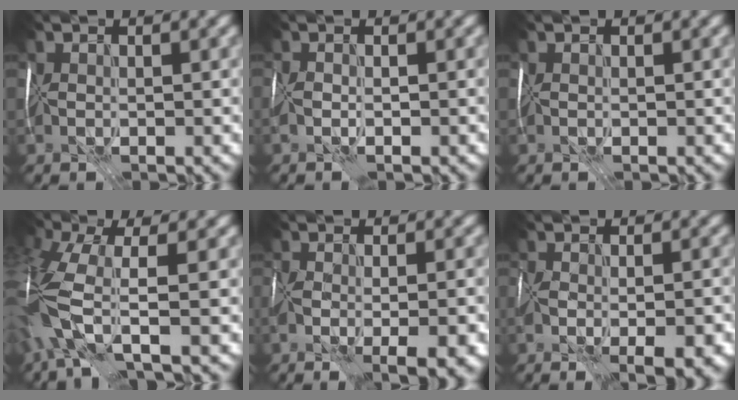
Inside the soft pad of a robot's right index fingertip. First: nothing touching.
{"total": 1.7, "force": [-1.1, 0.6, 1.2], "torque": [-0.024, -0.004, -0.020]}
{"total": 0.0}
{"total": 8.1, "force": [-2.2, 3.0, 7.2], "torque": [-0.178, -0.007, -0.058]}
{"total": 7.1, "force": [-3.0, 2.6, 5.9], "torque": [-0.079, -0.010, -0.034]}
{"total": 6.3, "force": [-2.9, 2.3, 5.1], "torque": [-0.072, -0.007, -0.034]}